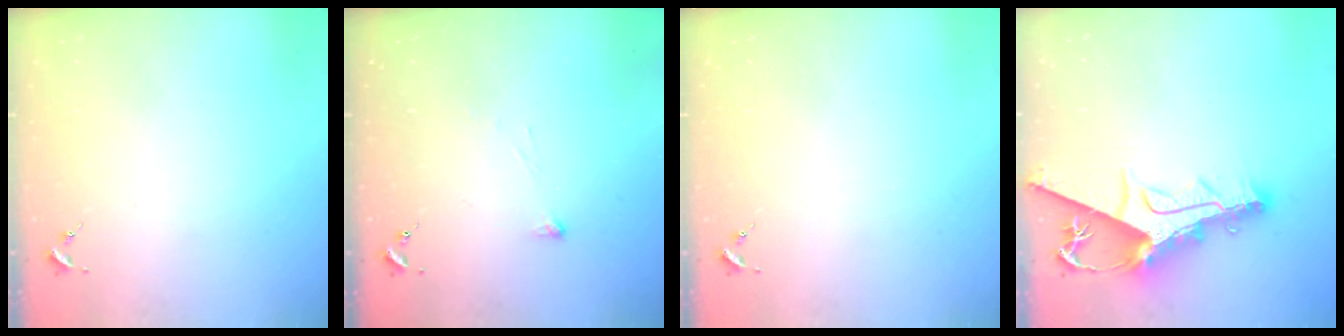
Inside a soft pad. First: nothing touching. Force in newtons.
{"total": 2.9, "press": 2.9, "slide": 0.3}
{"total": 0.0}
{"total": 15.9, "press": 15.8, "slide": 1.4}